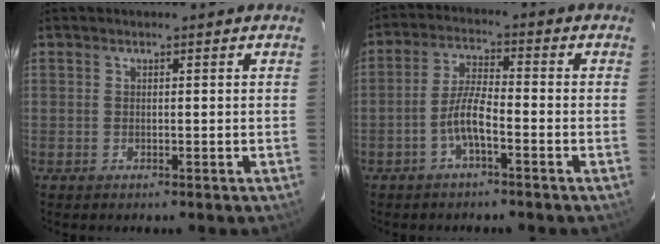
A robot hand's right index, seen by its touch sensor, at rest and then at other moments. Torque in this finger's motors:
{"motor_torque": [0.97, -0.55, 0.52, 0.14]}